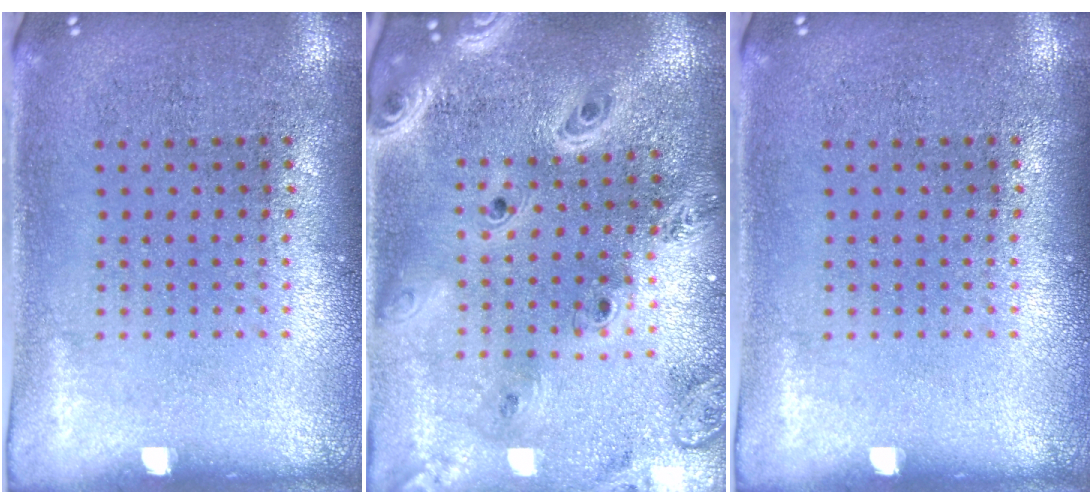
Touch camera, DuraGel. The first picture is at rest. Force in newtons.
{"total": 3.5, "press": 2.8, "slide": 2.1}
{"total": 0.0}